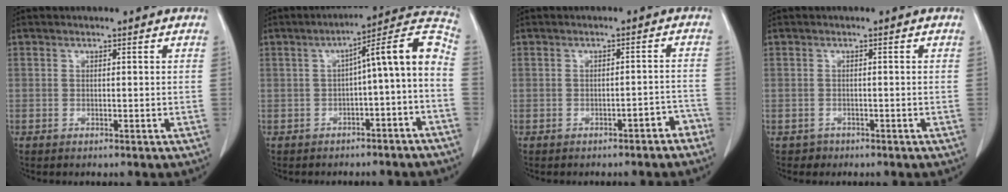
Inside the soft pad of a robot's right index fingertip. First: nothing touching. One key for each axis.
{"total": 10.5, "fx": -2.2, "fy": 1.0, "fz": 10.3, "tx": -0.138, "ty": 0.041, "tz": -0.030}
{"total": 3.2, "fx": -2.5, "fy": 0.9, "fz": 1.8, "tx": -0.017, "ty": 0.011, "tz": -0.027}
{"total": 1.1, "fx": -0.8, "fy": 0.8, "fz": -0.2, "tx": -0.001, "ty": 0.004, "tz": -0.013}